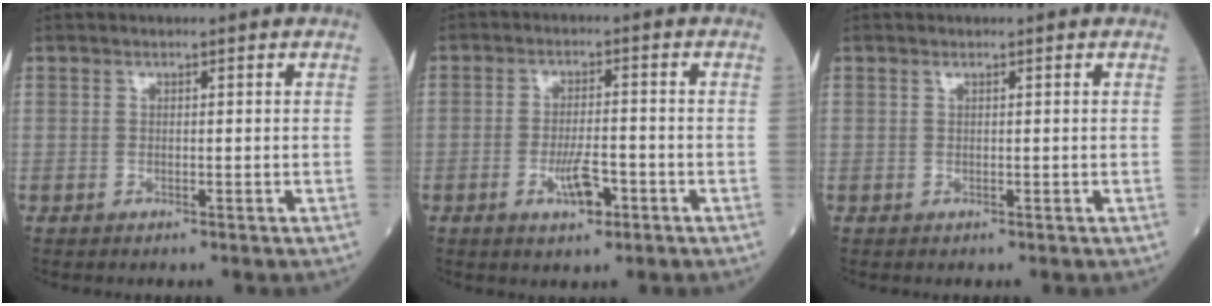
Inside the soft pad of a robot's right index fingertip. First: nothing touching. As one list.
[{"total": 5.0, "force": [-2.2, 1.4, 4.2], "torque": [-0.078, 0.000, -0.036]}, {"total": 0.0}]